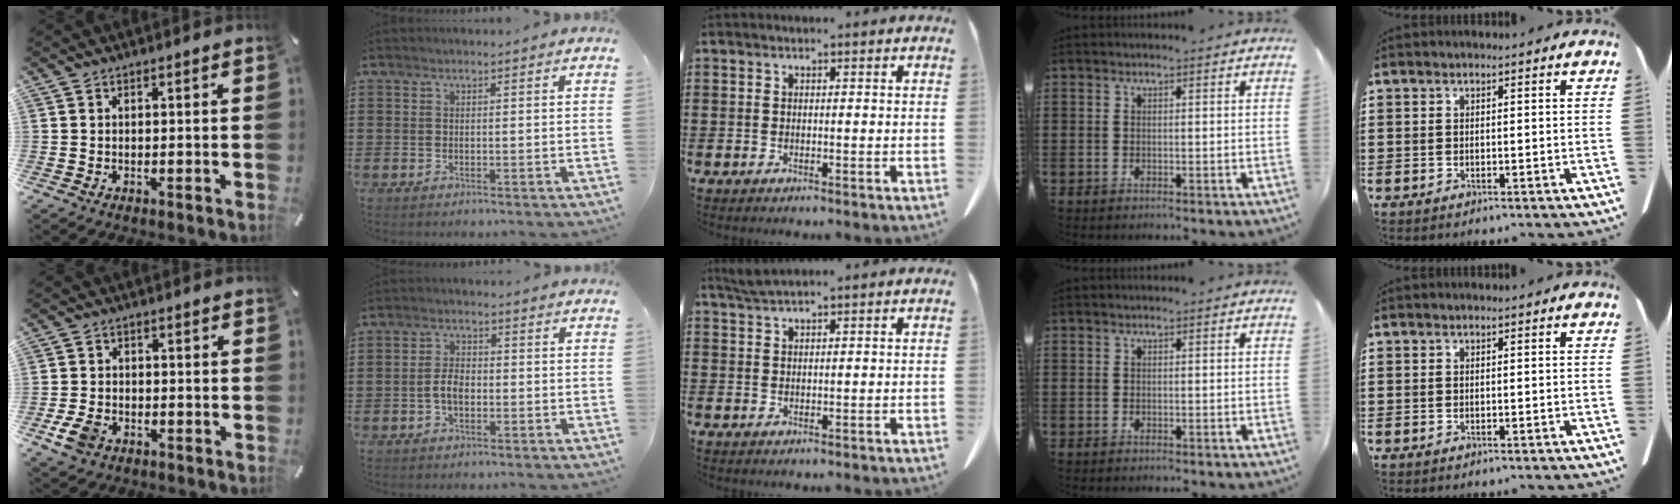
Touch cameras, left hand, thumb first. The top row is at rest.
{"thumb": {"total": 5.2, "force": [-2.3, 3.7, 2.8], "torque": [-0.070, 0.004, -0.046]}, "index": {"total": 3.6, "force": [-0.8, 1.9, 3.0], "torque": [-0.070, 0.002, -0.019]}, "middle": {"total": 1.9, "force": [1.7, 0.1, 0.8], "torque": [-0.021, -0.002, 0.034]}}